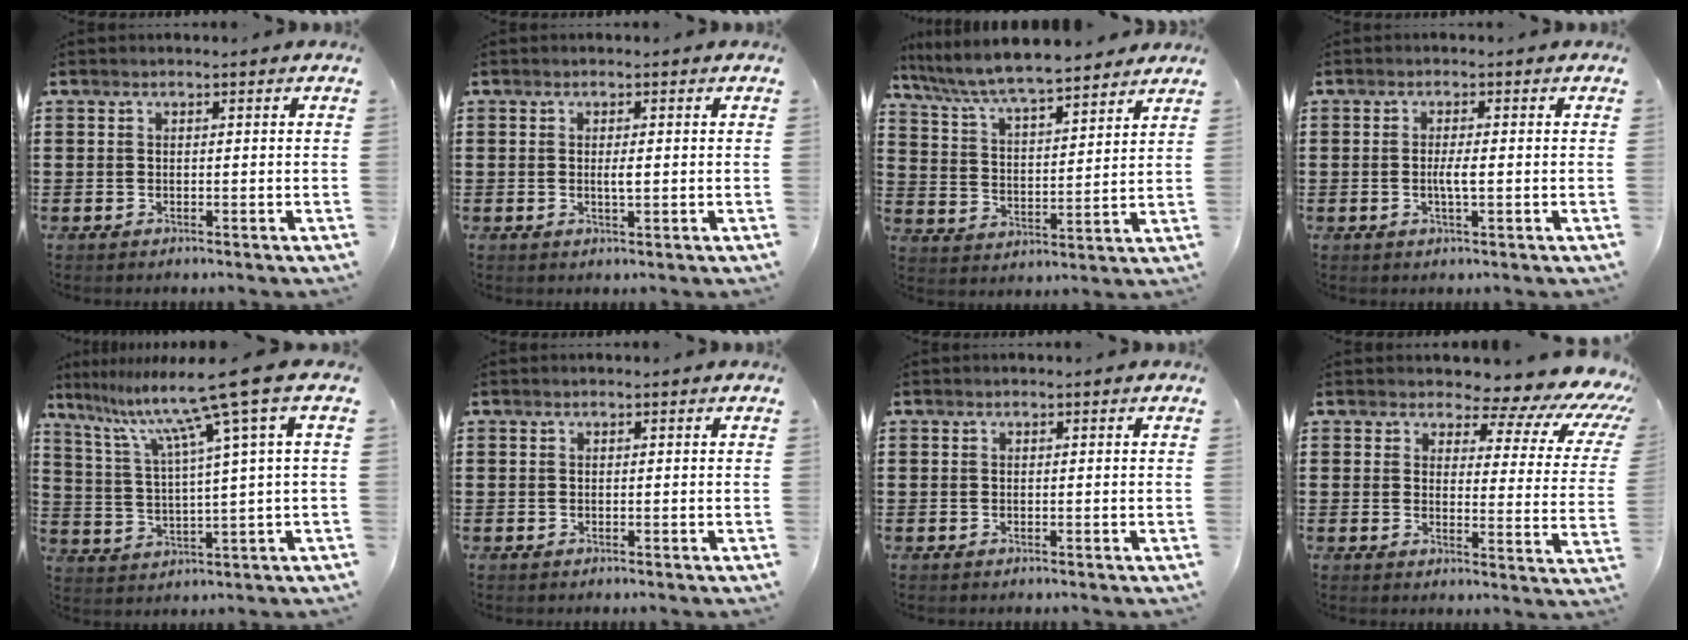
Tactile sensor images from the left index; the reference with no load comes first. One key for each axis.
{"total": 1.6, "fx": 0.0, "fy": 0.2, "fz": 1.6, "tx": -0.031, "ty": -0.003, "tz": 0.000}
{"total": 7.4, "fx": 6.9, "fy": 0.6, "fz": 2.7, "tx": -0.082, "ty": -0.037, "tz": 0.119}
{"total": 2.5, "fx": -0.3, "fy": 0.3, "fz": 2.5, "tx": -0.052, "ty": -0.005, "tz": -0.009}
{"total": 10.9, "fx": 6.3, "fy": -1.4, "fz": 8.8, "tx": -0.190, "ty": -0.033, "tz": 0.093}
{"total": 0.0}
{"total": 0.0}
{"total": 5.5, "fx": 4.1, "fy": 2.1, "fz": 3.0, "tx": -0.057, "ty": -0.030, "tz": 0.062}